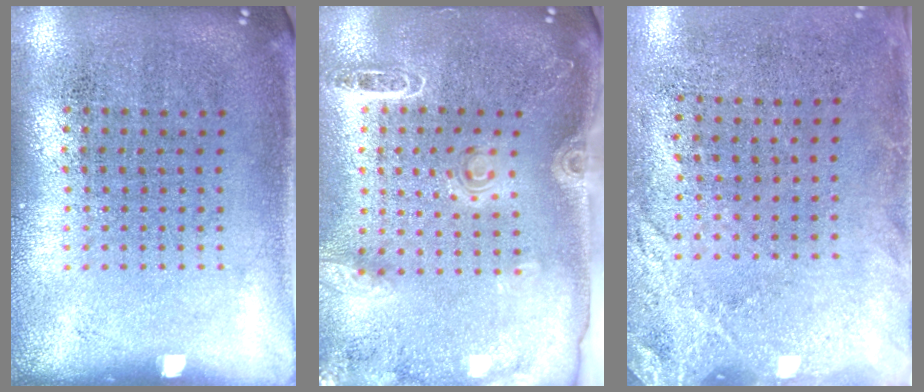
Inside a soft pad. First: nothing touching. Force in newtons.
{"total": 1.9, "press": 1.9, "slide": 0.3}
{"total": 2.7, "press": 2.1, "slide": 1.7}